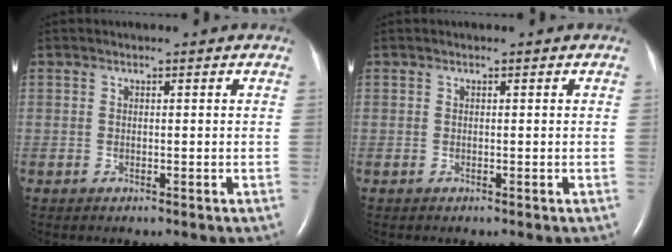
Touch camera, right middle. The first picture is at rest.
{"total": 0.0}